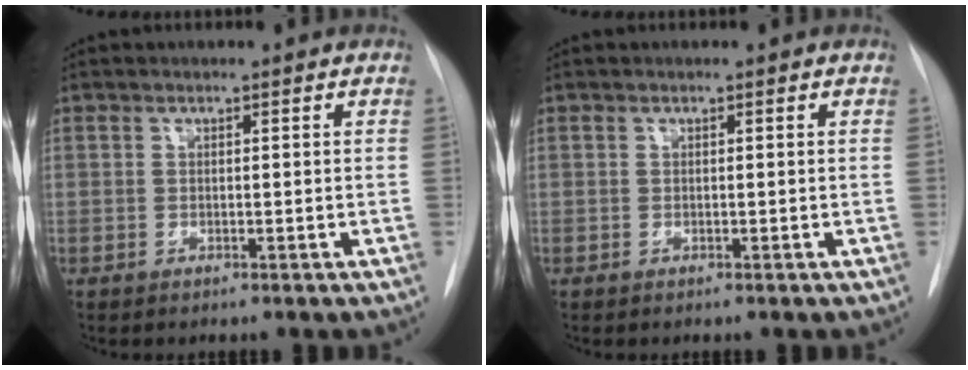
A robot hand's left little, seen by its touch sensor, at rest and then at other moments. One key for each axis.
{"total": 0.0}